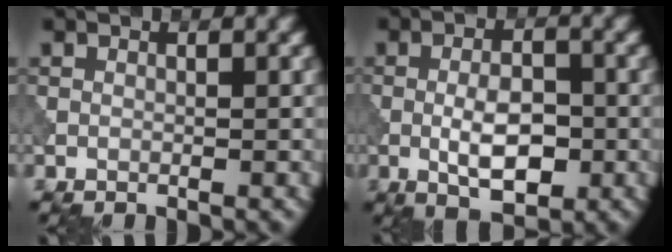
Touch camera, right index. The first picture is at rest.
{"total": 4.9, "force": [-1.1, 2.2, 4.2], "torque": [-0.073, 0.002, -0.023]}